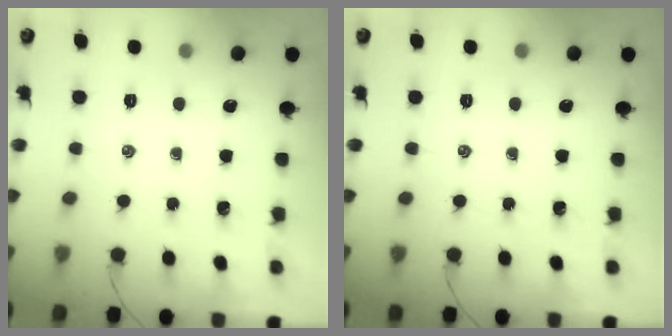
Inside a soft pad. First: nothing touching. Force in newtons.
{"total": 0.0}